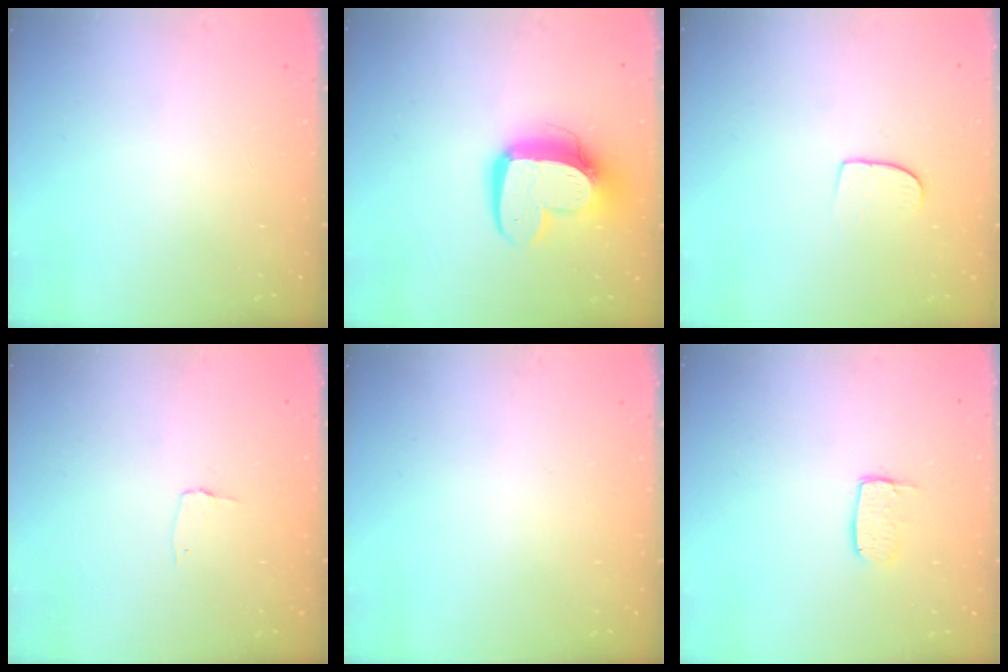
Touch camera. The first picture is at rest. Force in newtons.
{"total": 14.6, "press": 14.6, "slide": 1.4}
{"total": 6.8, "press": 6.7, "slide": 0.5}
{"total": 2.7, "press": 2.7, "slide": 0.3}
{"total": 0.0}
{"total": 5.8, "press": 5.8, "slide": 0.4}